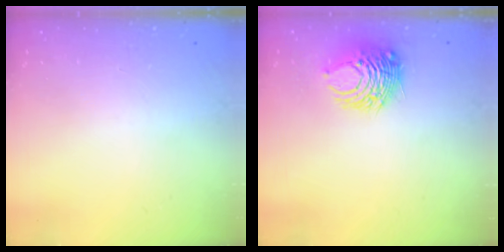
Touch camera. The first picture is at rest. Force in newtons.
{"total": 9.5, "press": 9.4, "slide": 1.1}